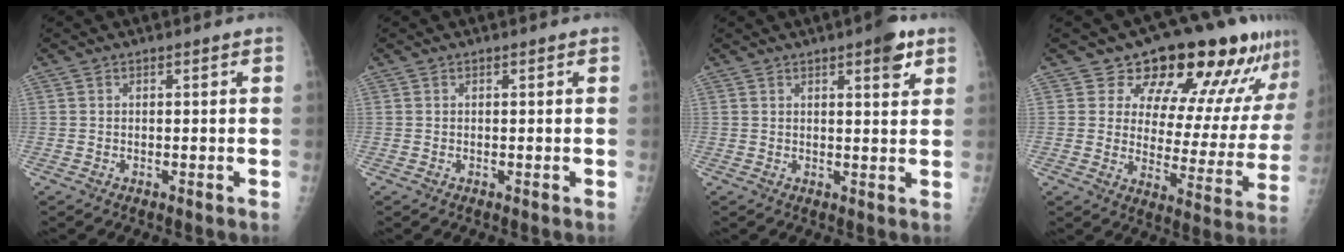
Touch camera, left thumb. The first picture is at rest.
{"total": 0.0}
{"total": 5.1, "force": [3.0, 1.4, 3.9], "torque": [-0.043, -0.013, 0.035]}
{"total": 19.1, "force": [14.5, 8.5, 9.1], "torque": [-0.063, -0.082, 0.181]}